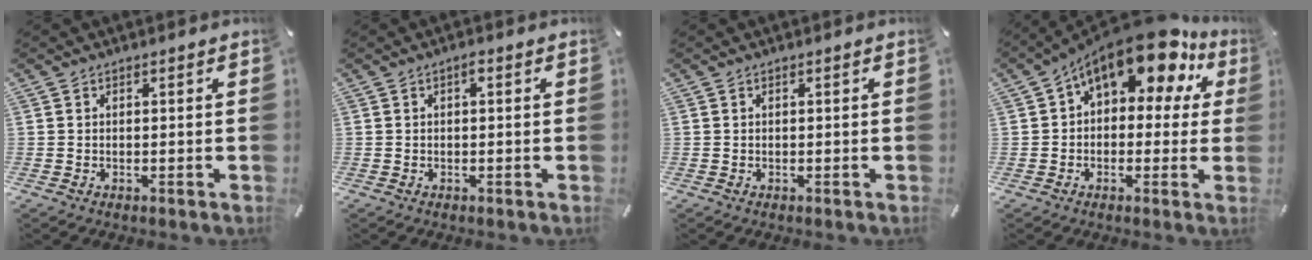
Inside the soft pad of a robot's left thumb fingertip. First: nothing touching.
{"total": 1.3, "force": [0.1, 0.4, 1.2], "torque": [-0.024, 0.004, 0.001]}
{"total": 0.0}
{"total": 14.7, "force": [9.6, 6.6, 8.9], "torque": [-0.144, -0.064, 0.166]}